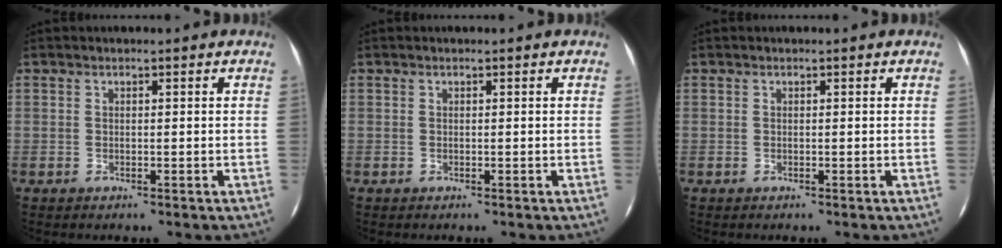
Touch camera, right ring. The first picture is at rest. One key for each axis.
{"total": 0.0}
{"total": 0.0}